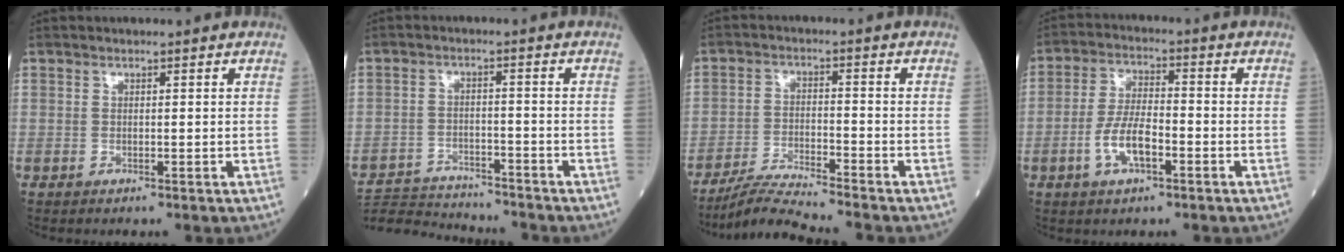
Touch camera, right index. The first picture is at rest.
{"total": 10.6, "force": [-10.5, 0.5, 1.4], "torque": [-0.026, 0.009, -0.171]}
{"total": 6.8, "force": [-6.4, -1.5, 1.7], "torque": [-0.034, -0.020, -0.123]}
{"total": 7.2, "force": [-2.7, 2.5, 6.2], "torque": [-0.126, 0.005, -0.052]}